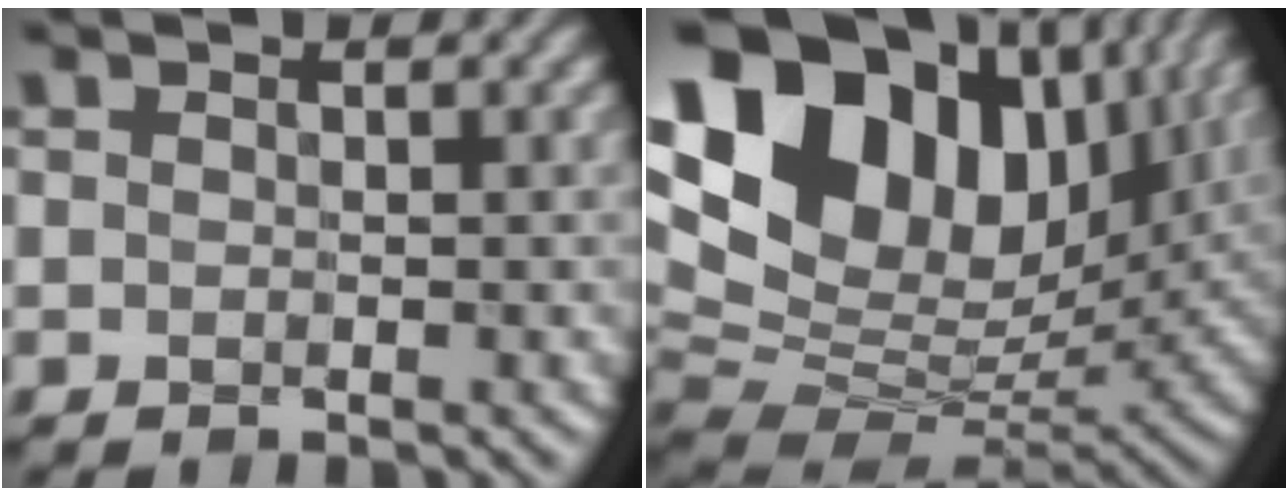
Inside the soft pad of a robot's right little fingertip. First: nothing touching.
{"total": 18.2, "force": [6.9, 11.9, 11.9], "torque": [-0.262, 0.043, 0.130]}